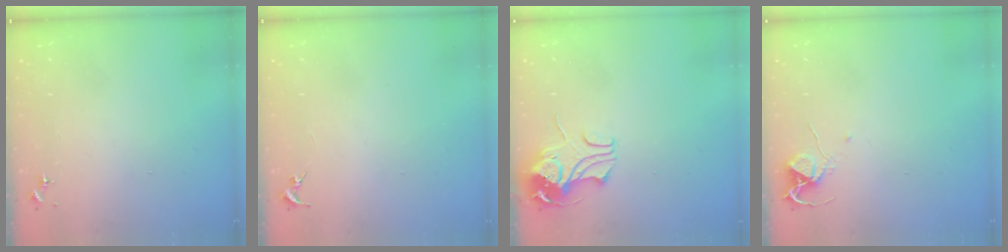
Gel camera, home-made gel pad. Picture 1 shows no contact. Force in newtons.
{"total": 0.0}
{"total": 9.9, "press": 9.7, "slide": 1.7}
{"total": 5.9, "press": 5.9, "slide": 0.5}